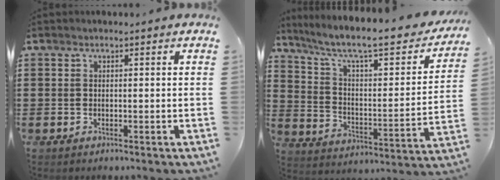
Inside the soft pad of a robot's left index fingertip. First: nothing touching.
{"total": 9.0, "force": [6.8, 1.4, 5.7], "torque": [-0.128, -0.048, 0.107]}